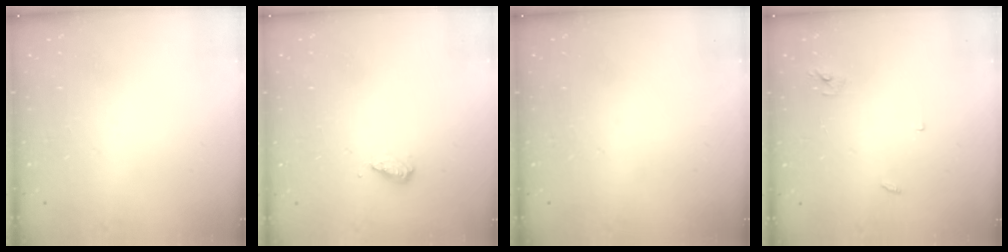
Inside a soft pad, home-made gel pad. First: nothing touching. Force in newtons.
{"total": 5.2, "press": 5.2, "slide": 0.5}
{"total": 0.0}
{"total": 2.5, "press": 2.5, "slide": 0.1}